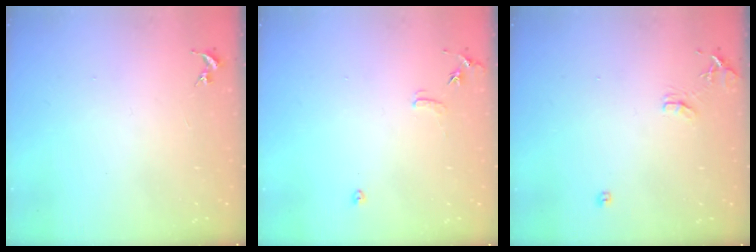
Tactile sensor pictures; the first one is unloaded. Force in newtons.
{"total": 6.9, "press": 6.9, "slide": 0.7}
{"total": 8.6, "press": 8.6, "slide": 0.8}